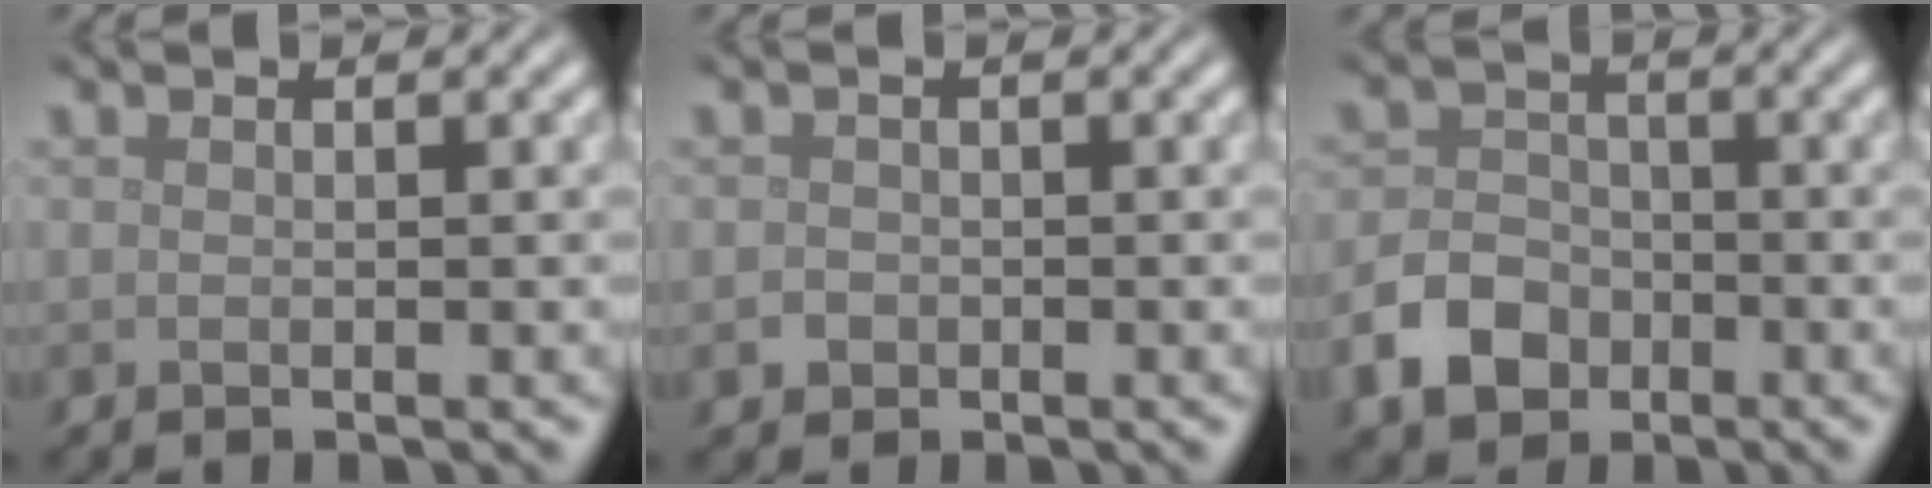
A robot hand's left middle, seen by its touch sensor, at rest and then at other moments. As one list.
[{"total": 0.9, "force": [-0.3, 0.9, 0.2], "torque": [0.004, -0.003, -0.007]}, {"total": 4.3, "force": [-2.2, 3.1, 1.9], "torque": [-0.039, 0.000, -0.046]}]